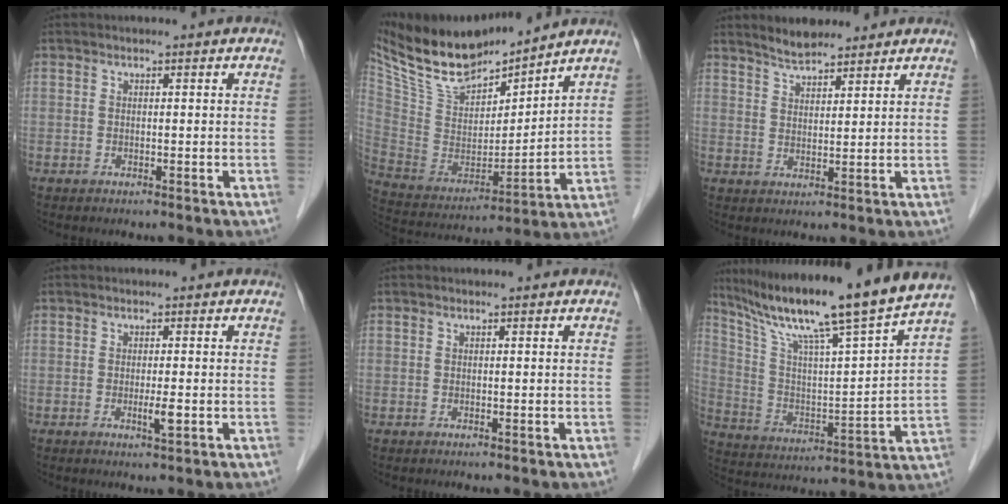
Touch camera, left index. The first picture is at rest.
{"total": 16.6, "force": [14.9, 3.2, 6.7], "torque": [-0.136, -0.003, 0.289]}
{"total": 5.0, "force": [4.6, 1.3, 1.7], "torque": [-0.038, 0.012, 0.083]}
{"total": 1.6, "force": [-0.4, 0.1, 1.6], "torque": [-0.028, -0.005, -0.005]}
{"total": 0.0}
{"total": 20.9, "force": [16.9, -1.6, 12.2], "torque": [-0.203, -0.014, 0.270]}